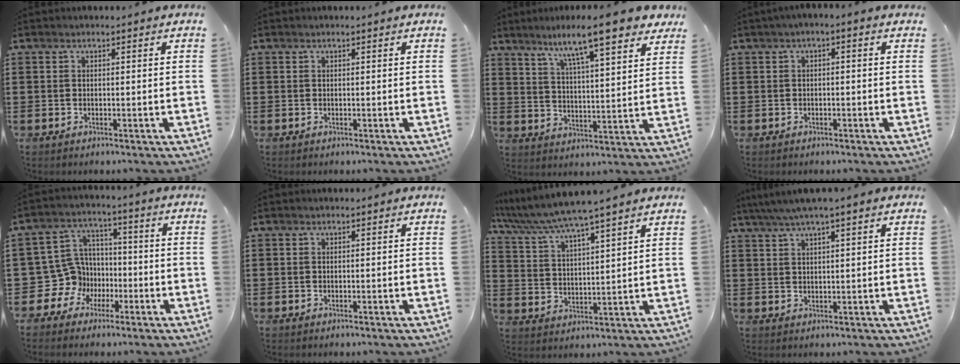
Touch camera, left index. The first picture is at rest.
{"total": 0.0}
{"total": 10.0, "force": [7.9, 0.7, 6.0], "torque": [-0.117, -0.036, 0.128]}
{"total": 1.3, "force": [-0.9, 0.3, 0.9], "torque": [-0.016, 0.000, -0.018]}
{"total": 9.2, "force": [-2.6, 8.5, 2.2], "torque": [-0.104, 0.006, -0.050]}
{"total": 0.0}
{"total": 6.0, "force": [5.3, -0.7, 2.6], "torque": [-0.073, -0.034, 0.088]}
{"total": 3.5, "force": [2.4, -0.1, 2.5], "torque": [-0.053, 0.001, 0.042]}